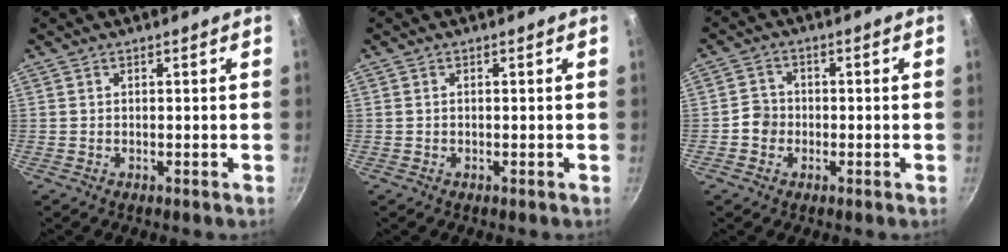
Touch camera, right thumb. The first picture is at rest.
{"total": 0.0}
{"total": 3.6, "force": [-1.1, 3.3, 1.1], "torque": [0.002, 0.017, -0.025]}